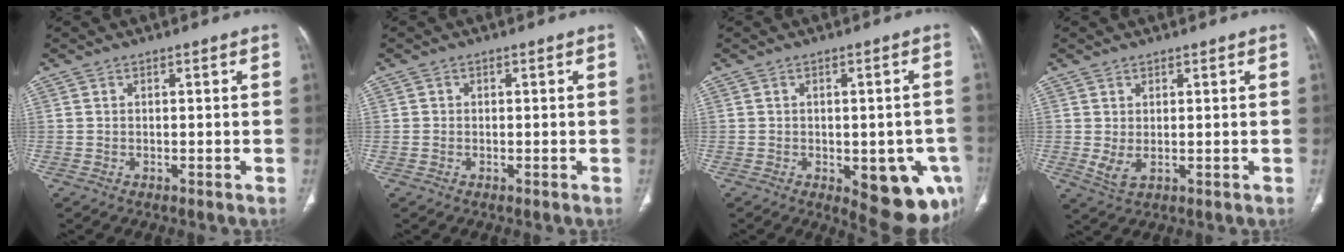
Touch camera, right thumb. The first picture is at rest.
{"total": 0.8, "force": [-0.1, 0.7, 0.1], "torque": [0.003, 0.004, -0.001]}
{"total": 13.7, "force": [-4.7, 6.4, 11.2], "torque": [-0.109, 0.003, -0.041]}
{"total": 2.9, "force": [0.3, 1.2, 2.6], "torque": [-0.054, -0.009, 0.015]}